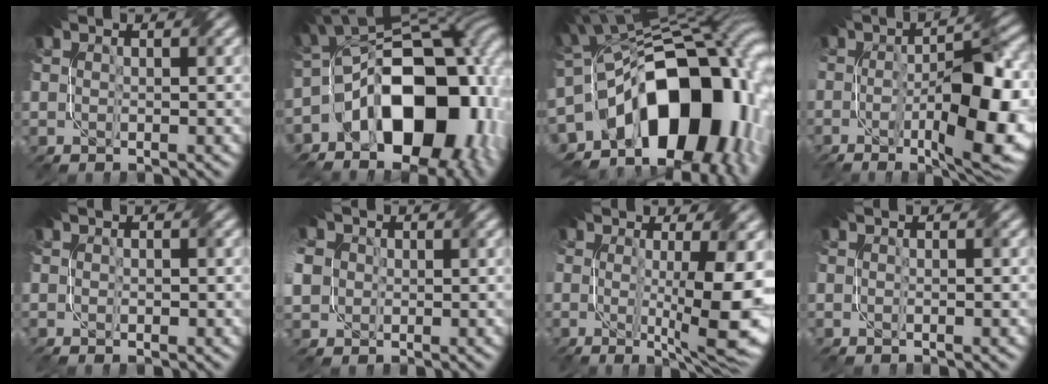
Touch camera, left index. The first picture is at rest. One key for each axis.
{"total": 15.3, "fx": -5.9, "fy": 9.8, "fz": 10.2, "tx": -0.121, "ty": 0.002, "tz": -0.102}
{"total": 18.5, "fx": -4.7, "fy": 11.9, "fz": 13.3, "tx": -0.195, "ty": -0.001, "tz": -0.069}
{"total": 12.2, "fx": -3.1, "fy": 4.1, "fz": 11.0, "tx": -0.171, "ty": -0.007, "tz": -0.040}
{"total": 1.5, "fx": -0.4, "fy": 0.7, "fz": 1.2, "tx": -0.012, "ty": -0.001, "tz": 0.004}
{"total": 5.6, "fx": 0.3, "fy": 4.9, "fz": 2.8, "tx": -0.078, "ty": 0.014, "tz": 0.001}
{"total": 9.3, "fx": -0.6, "fy": 2.4, "fz": 9.0, "tx": -0.126, "ty": -0.012, "tz": -0.001}
{"total": 0.7, "fx": -0.3, "fy": 0.3, "fz": 0.5, "tx": -0.001, "ty": 0.000, "tz": -0.003}